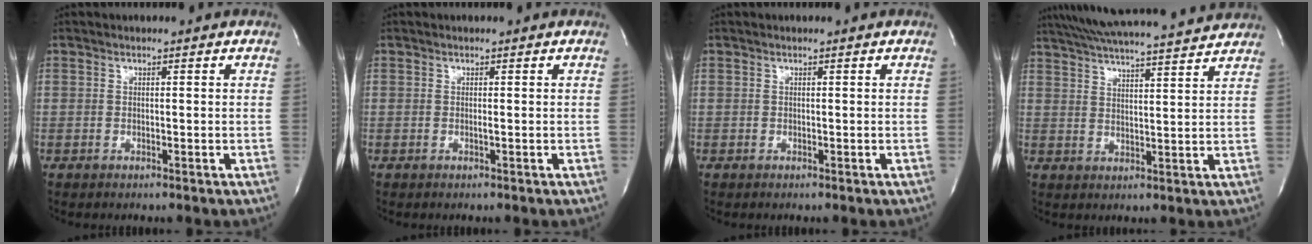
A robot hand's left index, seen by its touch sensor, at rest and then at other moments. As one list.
[{"total": 0.0}, {"total": 0.0}, {"total": 18.4, "force": [17.0, 0.8, 7.1], "torque": [-0.128, 0.016, 0.239]}]